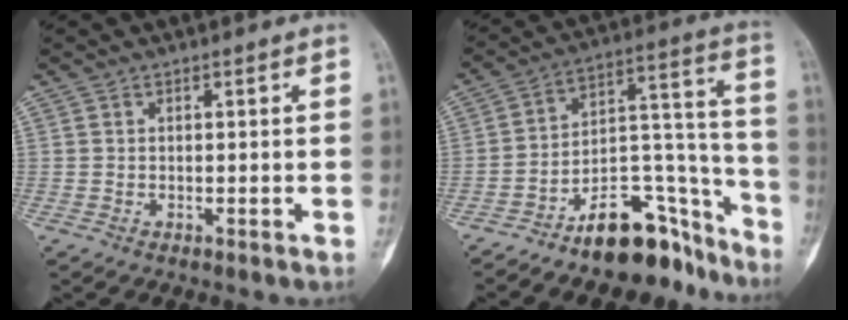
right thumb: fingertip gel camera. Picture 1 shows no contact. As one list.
[{"total": 16.3, "force": [-12.2, 7.1, 8.2], "torque": [-0.078, 0.136, -0.197]}]